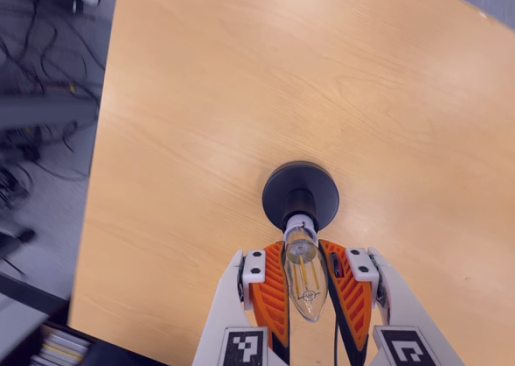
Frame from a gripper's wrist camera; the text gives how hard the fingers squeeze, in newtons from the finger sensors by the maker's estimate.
{"total": 19.2, "left": 18.5, "right": 19.9}